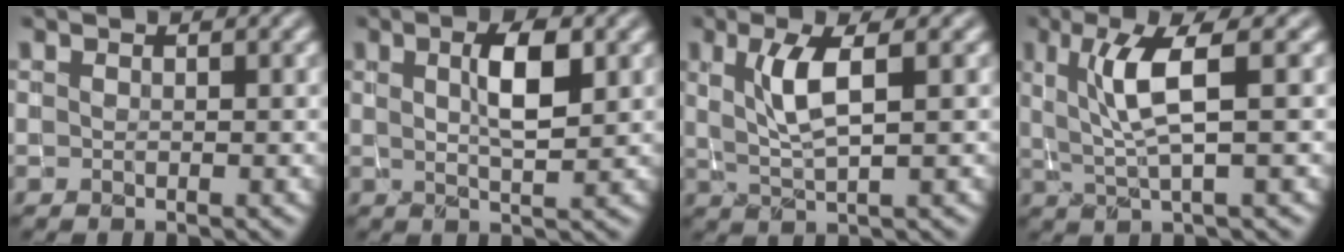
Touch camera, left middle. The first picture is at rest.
{"total": 3.9, "force": [1.0, 1.1, 3.6], "torque": [-0.063, 0.003, 0.018]}
{"total": 3.9, "force": [0.9, 0.9, 3.7], "torque": [-0.079, 0.000, 0.022]}
{"total": 4.7, "force": [0.8, 0.7, 4.6], "torque": [-0.094, 0.001, 0.021]}